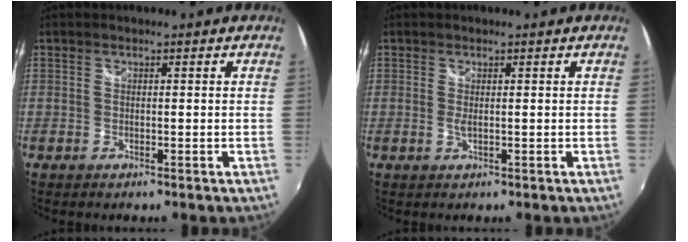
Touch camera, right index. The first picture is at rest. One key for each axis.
{"total": 0.8, "fx": 0.1, "fy": 0.0, "fz": 0.8, "tx": -0.017, "ty": -0.001, "tz": 0.002}